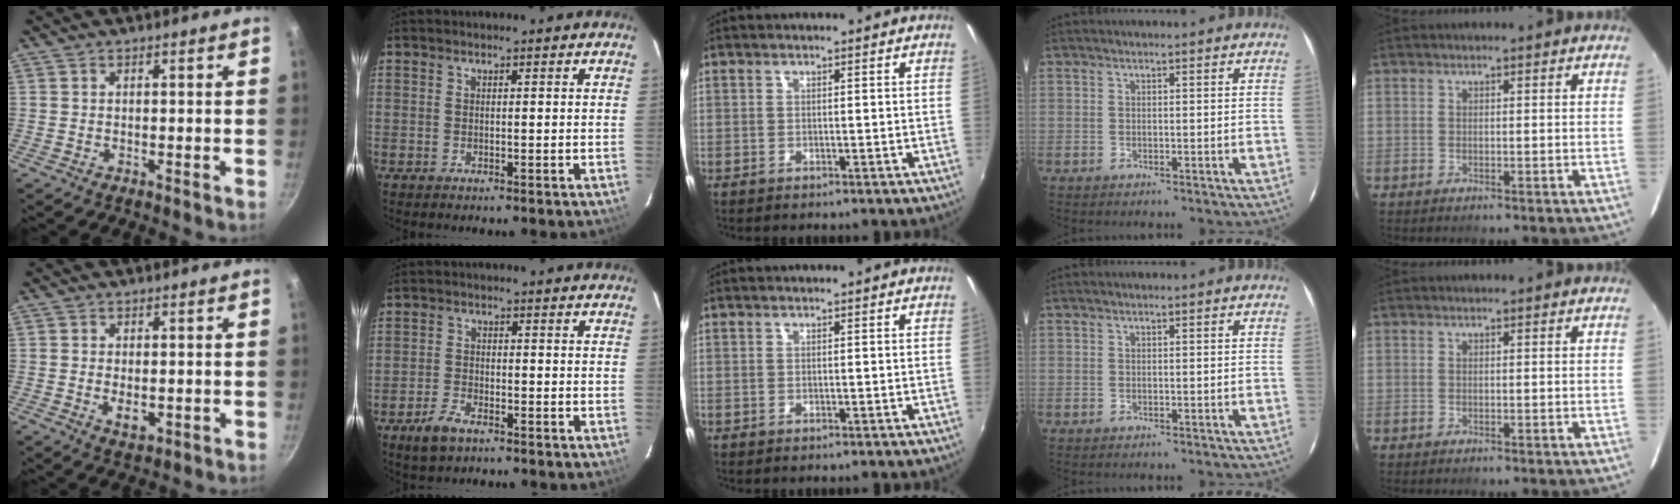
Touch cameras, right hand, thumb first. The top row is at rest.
{"thumb": {"total": 3.7, "force": [-0.5, 2.1, 3.0], "torque": [-0.050, -0.007, -0.005]}, "index": {"total": 5.0, "force": [-3.4, 2.2, 2.8], "torque": [-0.075, -0.006, -0.064]}}